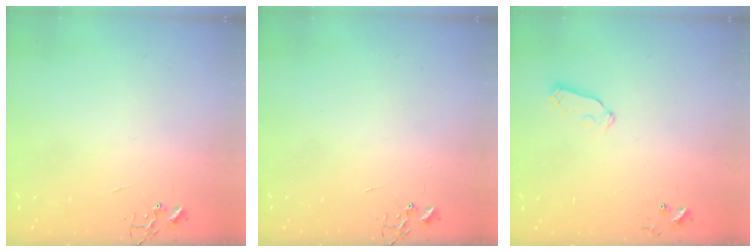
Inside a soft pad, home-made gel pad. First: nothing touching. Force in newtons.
{"total": 0.0}
{"total": 6.0, "press": 6.0, "slide": 0.5}